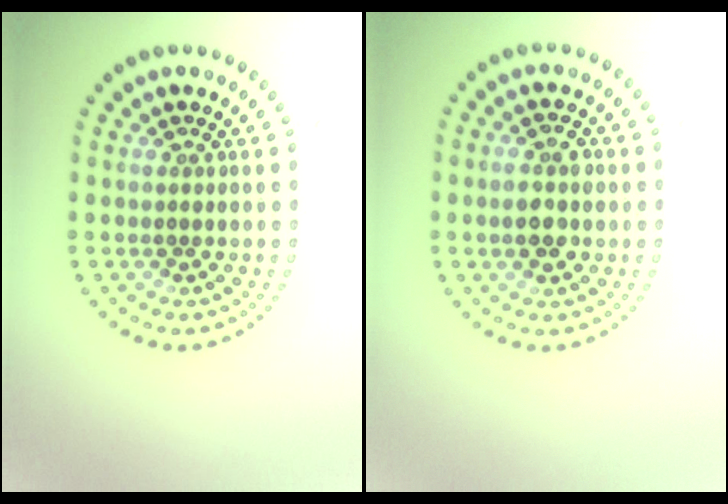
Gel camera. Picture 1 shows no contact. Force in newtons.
{"total": 3.6, "press": 3.6, "slide": 0.1}